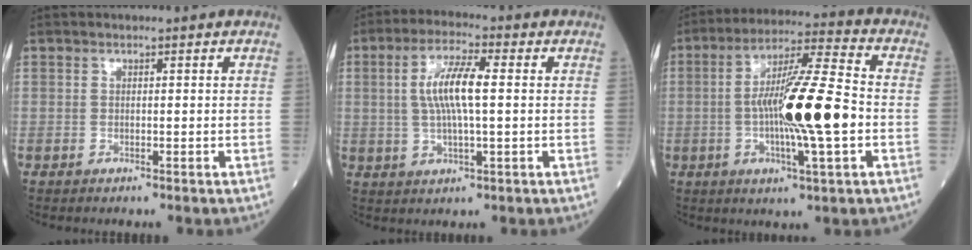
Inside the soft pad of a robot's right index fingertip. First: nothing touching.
{"total": 8.0, "force": [1.0, 1.3, 7.9], "torque": [-0.161, 0.006, 0.018]}
{"total": 15.1, "force": [-1.8, 1.0, 15.0], "torque": [-0.261, 0.006, -0.034]}